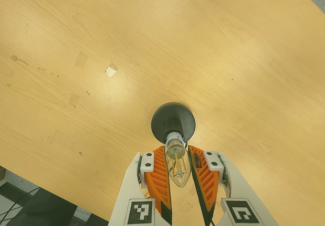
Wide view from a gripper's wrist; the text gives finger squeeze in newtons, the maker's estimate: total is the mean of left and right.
{"total": 9.9, "left": 9.1, "right": 10.7}